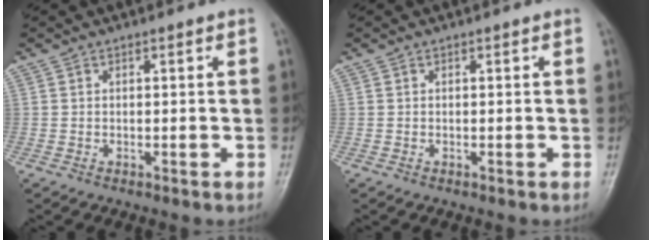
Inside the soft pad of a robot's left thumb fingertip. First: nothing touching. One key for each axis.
{"total": 0.0}